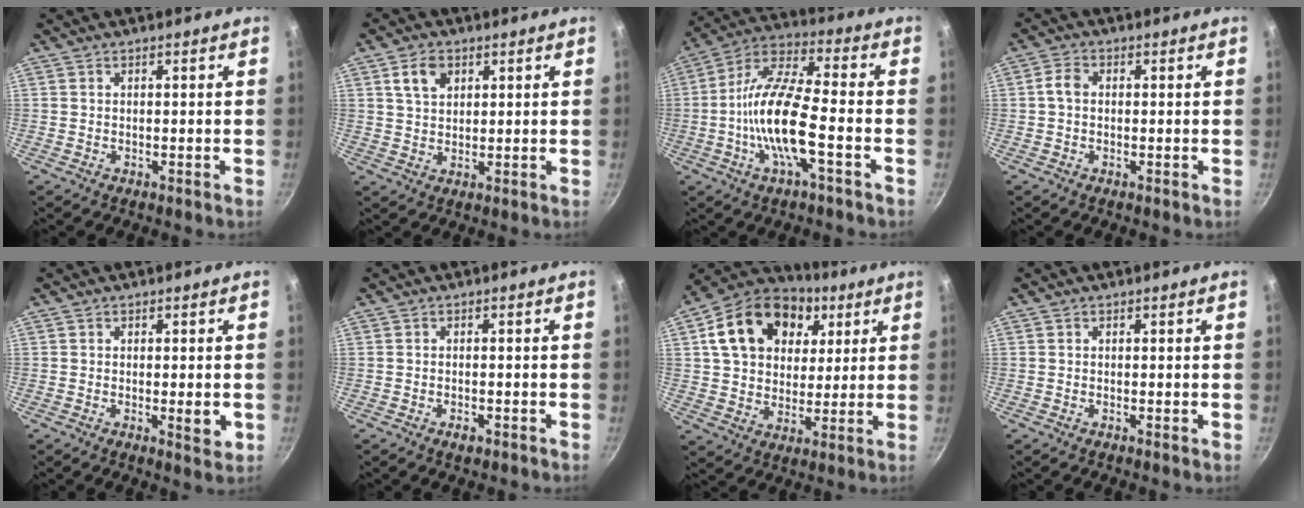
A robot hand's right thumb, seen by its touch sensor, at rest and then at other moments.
{"total": 5.2, "force": [2.2, 3.5, 3.1], "torque": [-0.046, -0.002, 0.040]}
{"total": 14.9, "force": [-3.8, 4.4, 13.7], "torque": [-0.263, 0.037, -0.087]}
{"total": 2.7, "force": [0.0, 2.0, 1.9], "torque": [-0.038, 0.012, -0.006]}
{"total": 3.3, "force": [-0.4, 1.2, 3.1], "torque": [-0.045, -0.009, -0.005]}
{"total": 1.7, "force": [-0.9, 0.8, 1.2], "torque": [-0.023, 0.004, -0.014]}
{"total": 20.3, "force": [7.0, 14.9, 11.9], "torque": [-0.188, 0.010, 0.110]}
{"total": 0.0}